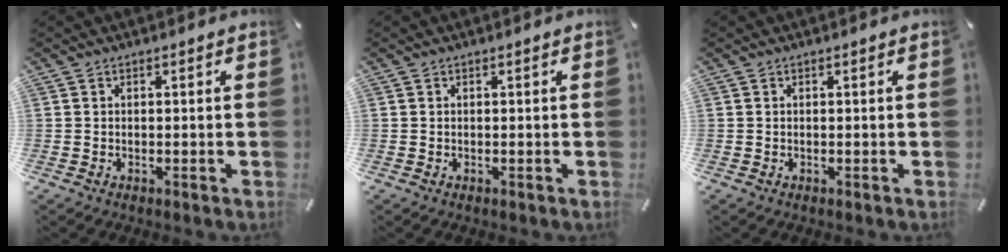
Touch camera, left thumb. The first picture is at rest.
{"total": 0.0}
{"total": 0.0}